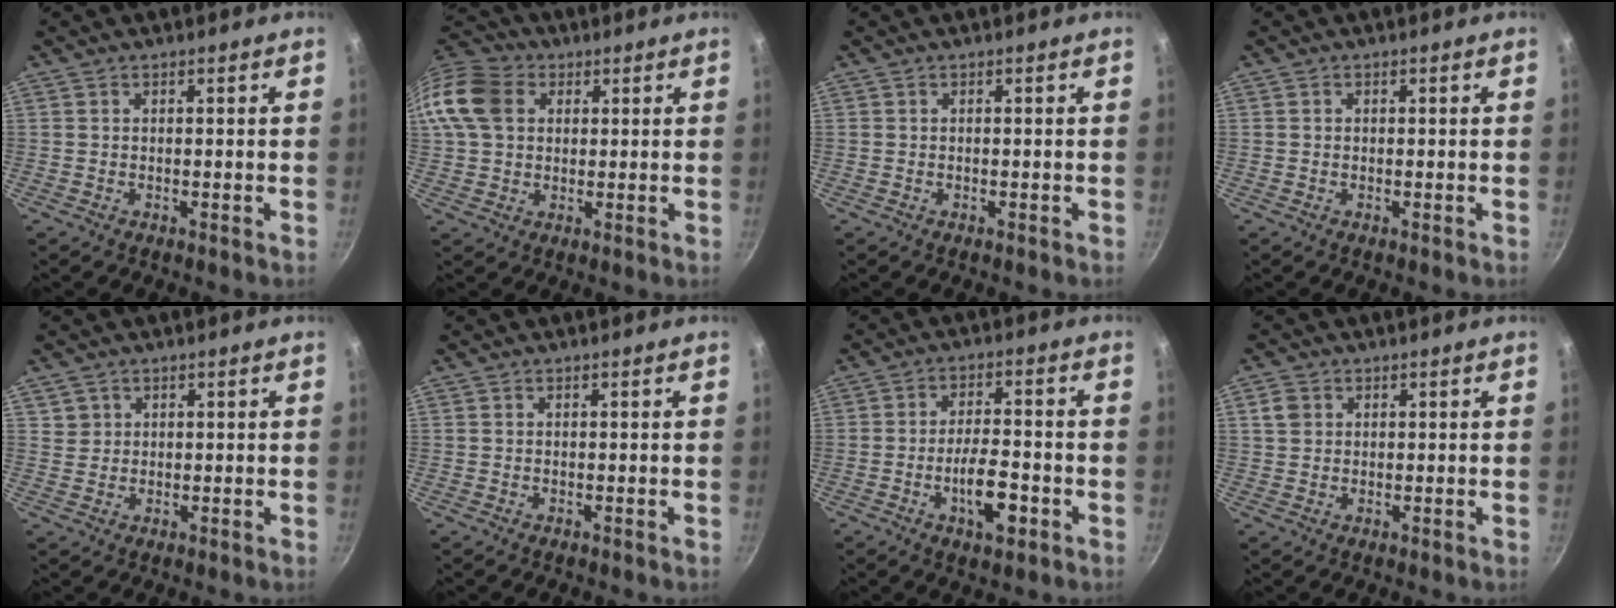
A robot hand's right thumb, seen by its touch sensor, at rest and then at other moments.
{"total": 13.8, "force": [3.2, 10.8, 7.9], "torque": [-0.154, 0.021, 0.044]}
{"total": 0.0}
{"total": 0.7, "force": [0.1, 0.6, 0.3], "torque": [-0.004, 0.004, 0.001]}
{"total": 2.2, "force": [0.9, 2.0, 0.2], "torque": [0.014, 0.009, 0.016]}
{"total": 0.0}
{"total": 8.6, "force": [-3.3, 3.3, 7.2], "torque": [-0.110, 0.021, -0.055]}
{"total": 3.2, "force": [1.1, 2.7, 1.4], "torque": [-0.014, 0.004, 0.019]}